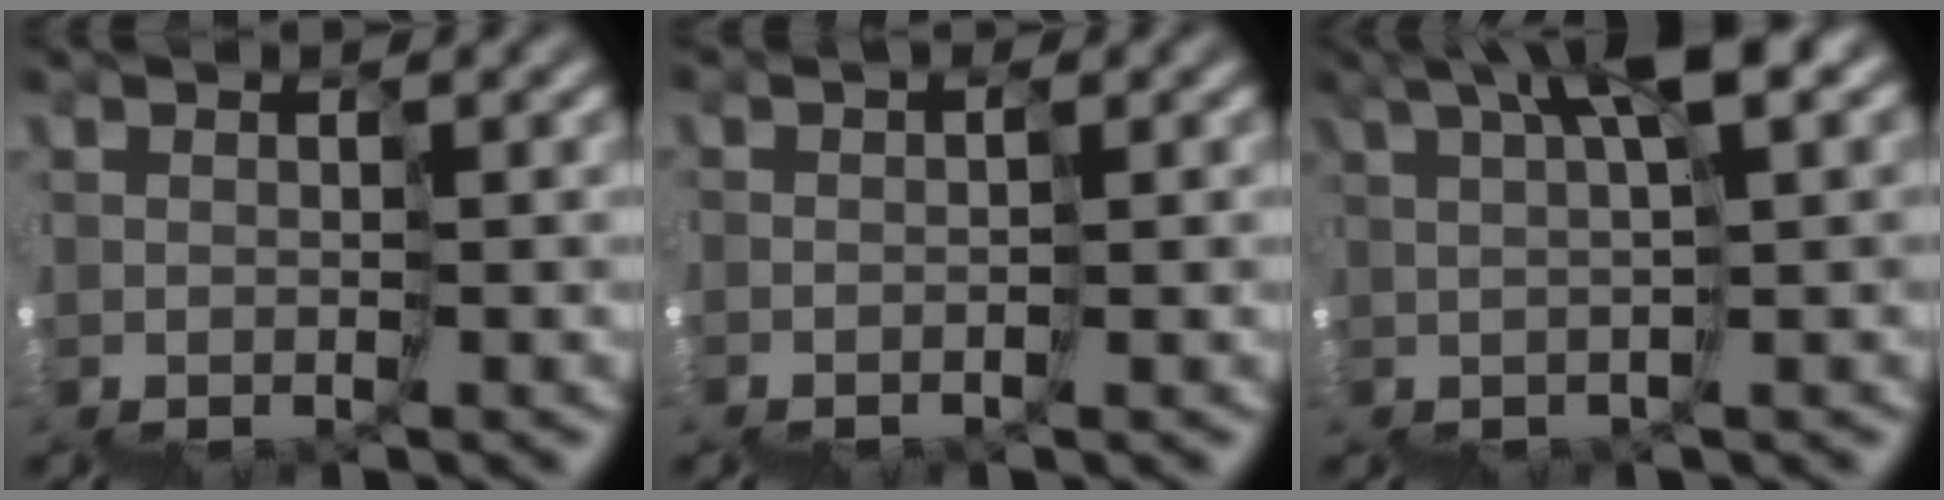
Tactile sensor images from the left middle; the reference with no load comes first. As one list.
[{"total": 1.7, "force": [-1.2, 1.1, 0.2], "torque": [0.002, 0.007, -0.021]}, {"total": 5.8, "force": [4.0, -0.3, 4.3], "torque": [-0.051, 0.051, 0.061]}]